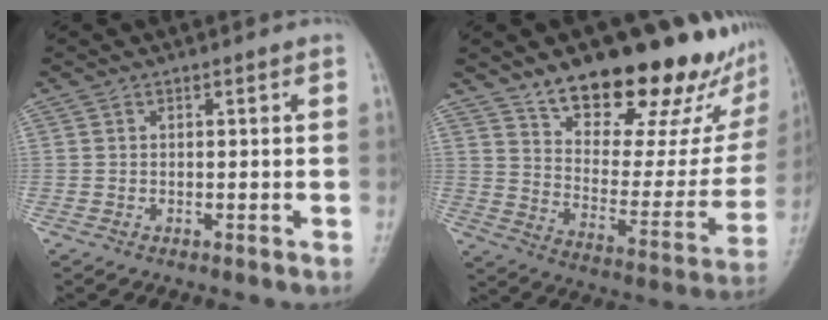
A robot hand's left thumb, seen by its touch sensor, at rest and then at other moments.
{"total": 25.5, "force": [17.8, 10.0, 15.4], "torque": [-0.172, -0.088, 0.259]}